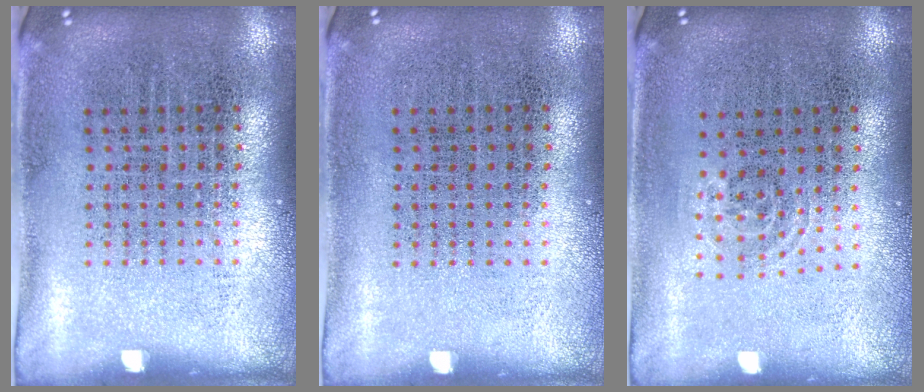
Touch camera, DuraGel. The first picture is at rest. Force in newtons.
{"total": 0.0}
{"total": 0.8, "press": 0.5, "slide": 0.6}